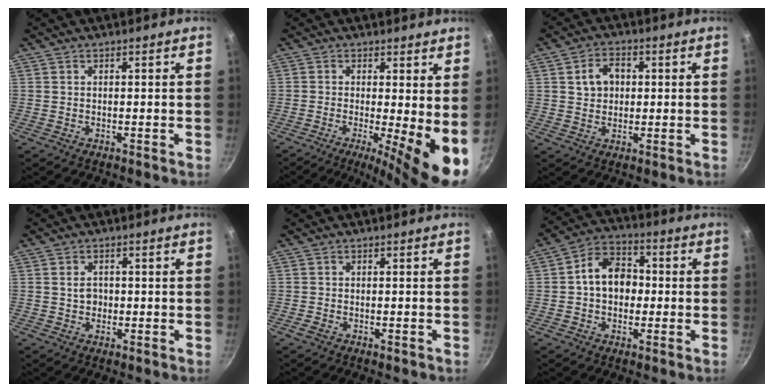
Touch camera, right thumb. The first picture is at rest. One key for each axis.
{"total": 9.7, "fx": -1.0, "fy": 2.0, "fz": 9.5, "tx": -0.129, "ty": -0.014, "tz": -0.016}
{"total": 5.8, "fx": 1.1, "fy": 4.5, "fz": 3.5, "tx": -0.037, "ty": 0.009, "tz": 0.016}
{"total": 2.6, "fx": -0.1, "fy": 2.2, "fz": 1.4, "tx": -0.014, "ty": 0.006, "tz": -0.002}
{"total": 1.0, "fx": -0.6, "fy": 0.5, "fz": 0.7, "tx": -0.017, "ty": 0.003, "tz": -0.014}
{"total": 9.9, "fx": -0.1, "fy": 7.5, "fz": 6.4, "tx": -0.065, "ty": 0.028, "tz": -0.015}